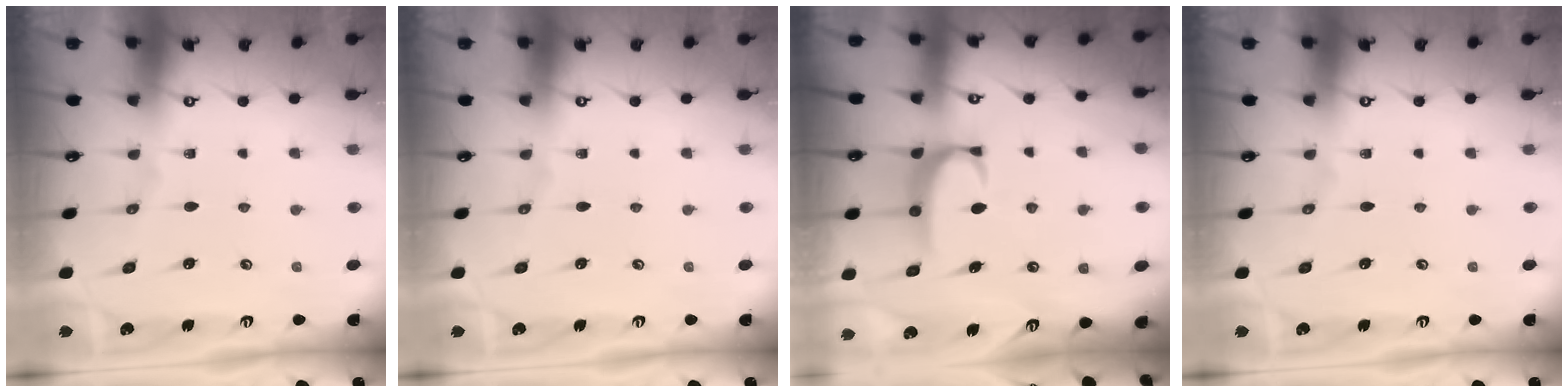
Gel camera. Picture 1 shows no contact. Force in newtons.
{"total": 0.0}
{"total": 2.7, "press": 2.6, "slide": 0.4}
{"total": 0.0}